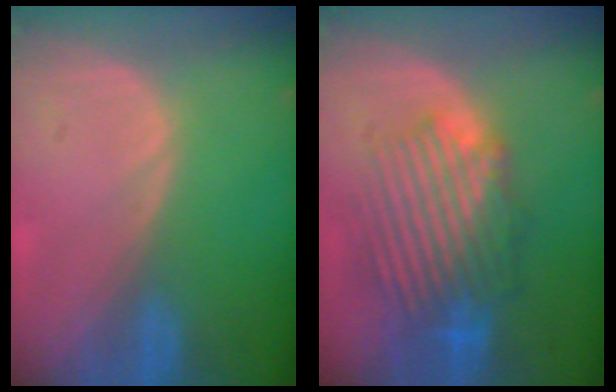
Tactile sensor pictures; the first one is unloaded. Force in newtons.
{"total": 9.6, "press": 9.0, "slide": 3.3}